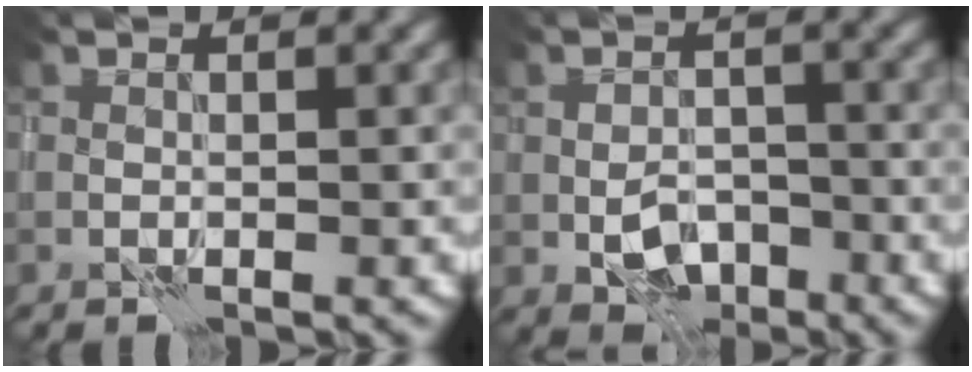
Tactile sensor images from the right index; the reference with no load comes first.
{"total": 3.3, "force": [-1.4, 2.2, 2.0], "torque": [-0.032, -0.001, -0.022]}